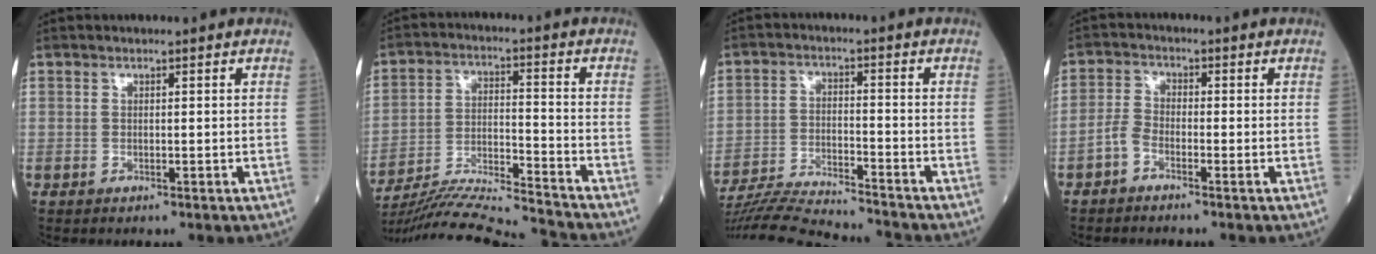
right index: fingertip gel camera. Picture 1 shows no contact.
{"total": 16.9, "force": [-16.2, -1.8, 4.4], "torque": [-0.085, -0.006, -0.265]}
{"total": 14.7, "force": [-14.2, -0.4, 4.0], "torque": [-0.069, -0.010, -0.229]}
{"total": 2.8, "force": [-2.0, 1.2, 1.5], "torque": [-0.039, 0.003, -0.044]}